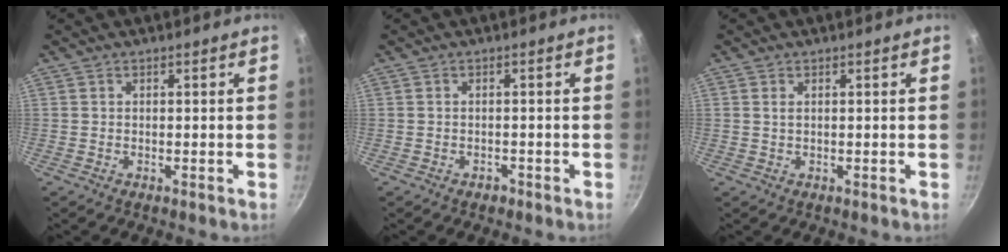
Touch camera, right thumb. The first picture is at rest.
{"total": 1.1, "force": [-0.8, 0.7, 0.3], "torque": [-0.004, 0.005, -0.013]}
{"total": 0.8, "force": [0.3, 0.4, 0.6], "torque": [-0.016, 0.003, 0.009]}